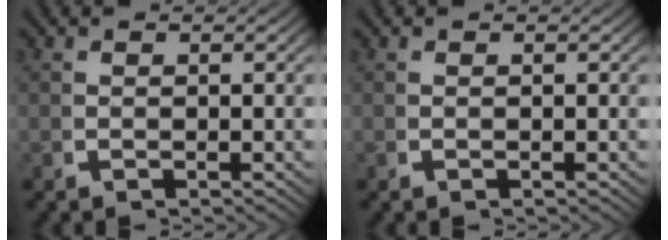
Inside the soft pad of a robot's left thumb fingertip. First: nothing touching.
{"total": 0.0}